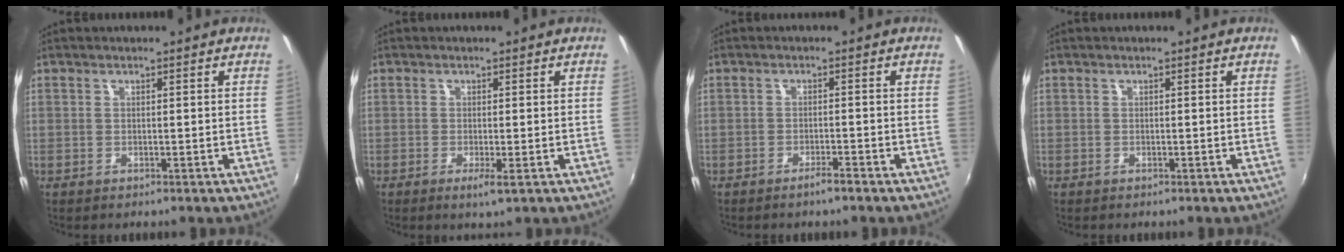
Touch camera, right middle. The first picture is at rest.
{"total": 1.9, "force": [-0.7, -0.1, 1.8], "torque": [-0.037, -0.006, -0.012]}
{"total": 1.9, "force": [-1.6, -0.1, 1.0], "torque": [-0.023, 0.001, -0.027]}
{"total": 0.0}